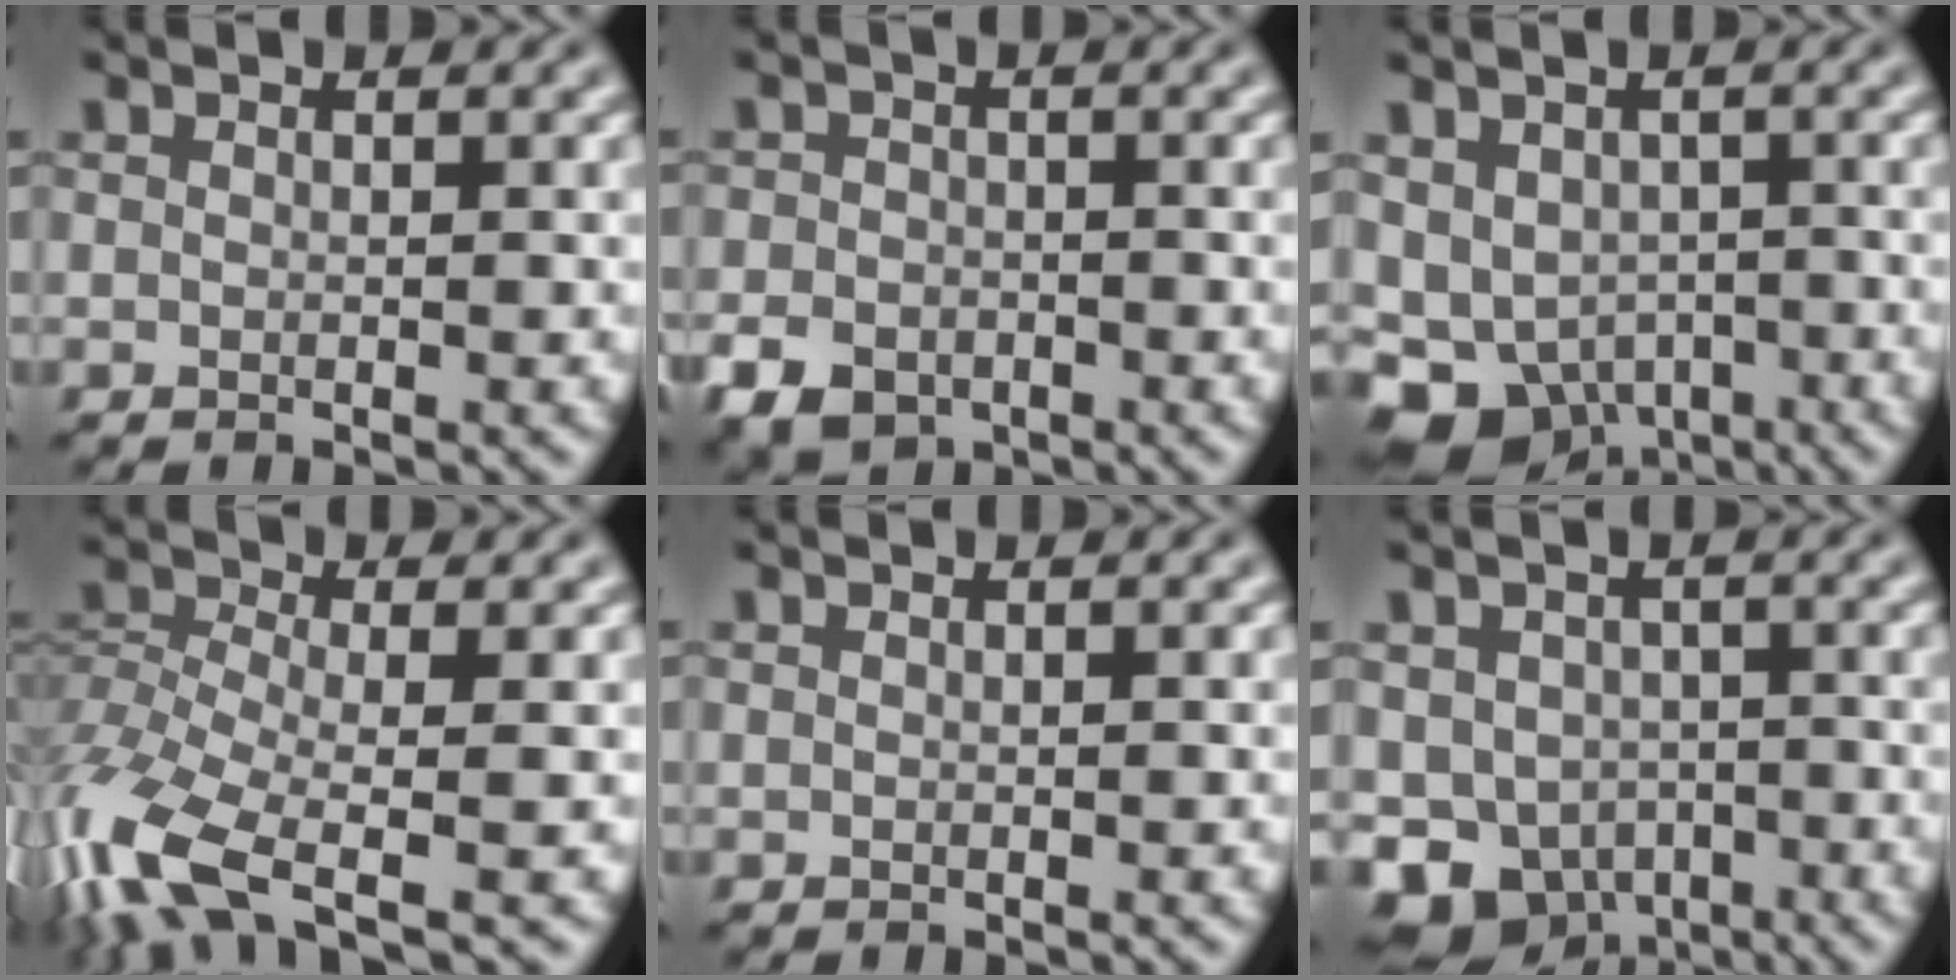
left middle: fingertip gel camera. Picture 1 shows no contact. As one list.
[{"total": 4.1, "force": [-2.2, 2.9, 1.9], "torque": [-0.036, -0.005, -0.047]}, {"total": 8.1, "force": [-3.8, 6.0, 4.0], "torque": [-0.069, -0.031, -0.050]}, {"total": 9.7, "force": [-5.2, 3.7, 7.3], "torque": [-0.168, -0.014, -0.111]}, {"total": 0.0}, {"total": 6.7, "force": [-2.9, 5.2, 3.0], "torque": [-0.052, -0.019, -0.052]}]